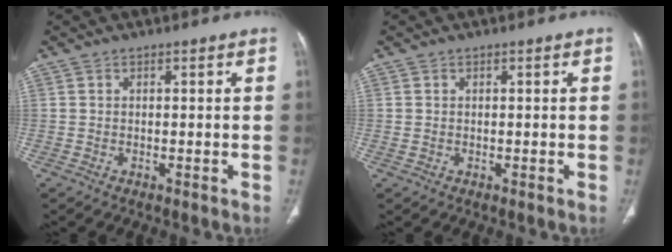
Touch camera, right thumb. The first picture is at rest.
{"total": 0.7, "force": [0.0, 0.7, 0.3], "torque": [-0.010, 0.003, 0.003]}